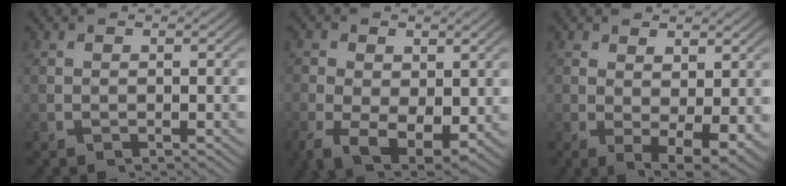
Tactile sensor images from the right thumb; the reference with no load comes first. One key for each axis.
{"total": 7.8, "fx": -1.8, "fy": 5.5, "fz": 5.3, "tx": -0.118, "ty": -0.064, "tz": -0.004}
{"total": 5.1, "fx": -0.5, "fy": 2.9, "fz": 4.1, "tx": -0.077, "ty": -0.040, "tz": 0.015}